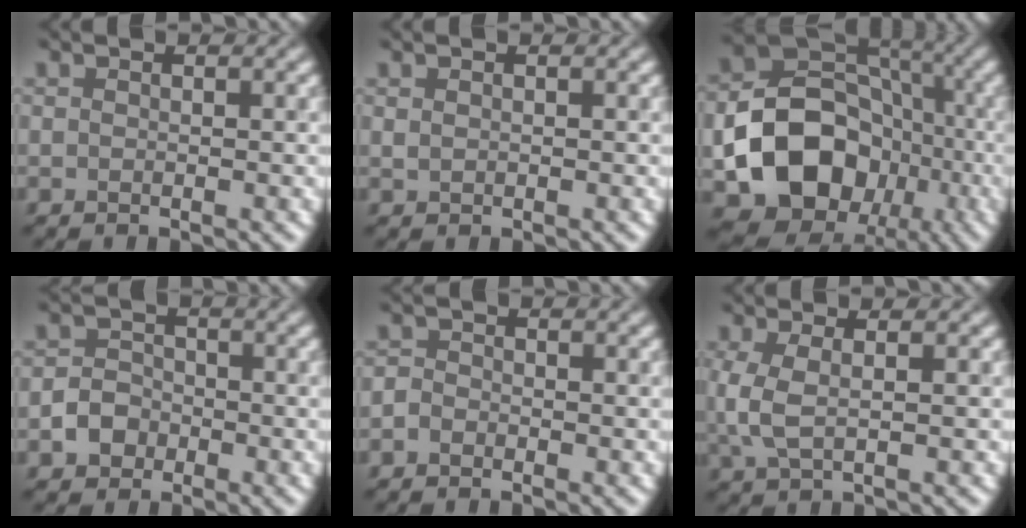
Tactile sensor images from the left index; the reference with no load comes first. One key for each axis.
{"total": 0.5, "fx": 0.3, "fy": 0.4, "fz": 0.3, "tx": -0.007, "ty": 0.001, "tz": 0.006}
{"total": 14.9, "fx": -4.3, "fy": 11.9, "fz": 7.7, "tx": -0.117, "ty": -0.030, "tz": -0.088}
{"total": 2.3, "fx": -1.2, "fy": 1.8, "fz": 0.7, "tx": -0.007, "ty": 0.002, "tz": -0.027}
{"total": 0.8, "fx": -0.7, "fy": 0.5, "fz": 0.0, "tx": 0.002, "ty": 0.000, "tz": -0.015}
{"total": 2.6, "fx": 0.2, "fy": 0.9, "fz": 2.4, "tx": -0.065, "ty": -0.001, "tz": 0.003}